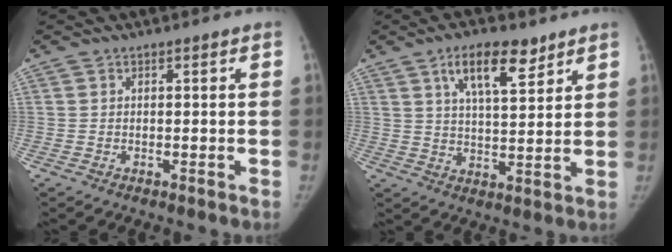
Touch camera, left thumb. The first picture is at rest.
{"total": 10.1, "force": [6.0, 3.8, 7.1], "torque": [-0.102, -0.030, 0.104]}